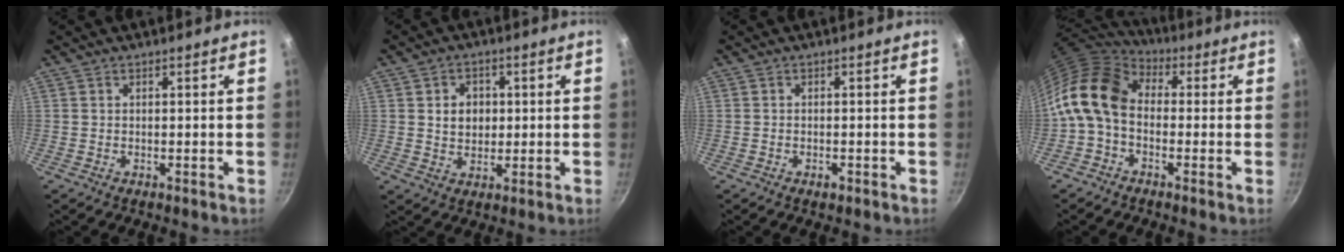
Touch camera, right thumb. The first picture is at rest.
{"total": 5.8, "force": [0.9, 4.7, 3.2], "torque": [-0.029, 0.001, 0.016]}
{"total": 1.3, "force": [-0.7, 0.7, 0.8], "torque": [-0.014, 0.002, -0.011]}
{"total": 13.7, "force": [-0.7, 9.7, 9.6], "torque": [-0.176, 0.035, -0.037]}